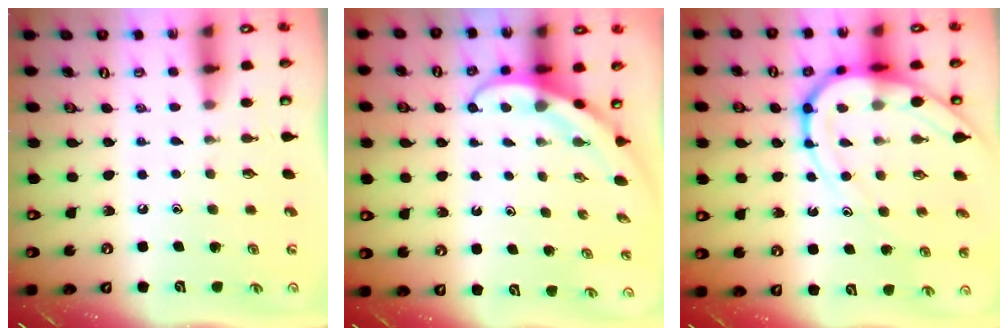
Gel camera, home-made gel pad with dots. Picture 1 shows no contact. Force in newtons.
{"total": 3.8, "press": 3.8, "slide": 0.3}
{"total": 12.8, "press": 12.8, "slide": 1.3}